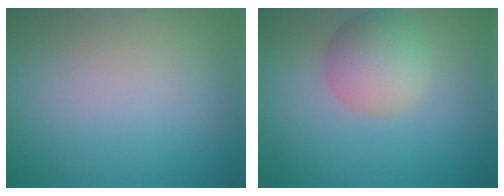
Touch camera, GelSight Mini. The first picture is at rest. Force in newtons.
{"total": 4.8, "press": 4.8, "slide": 0.2}